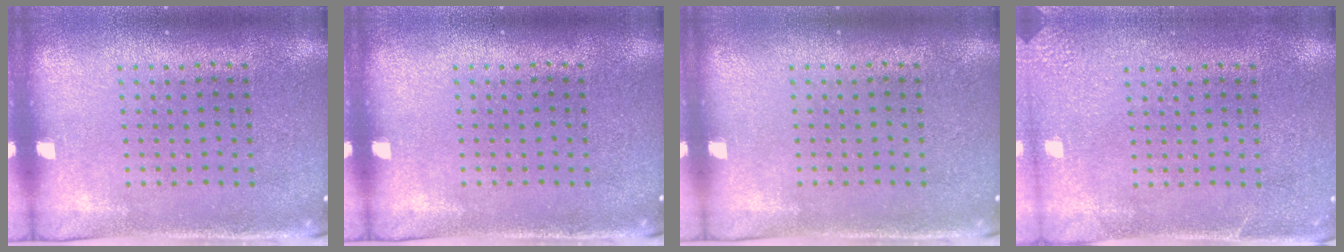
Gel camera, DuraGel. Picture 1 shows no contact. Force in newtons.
{"total": 0.0}
{"total": 0.0}
{"total": 2.7, "press": 2.6, "slide": 0.2}